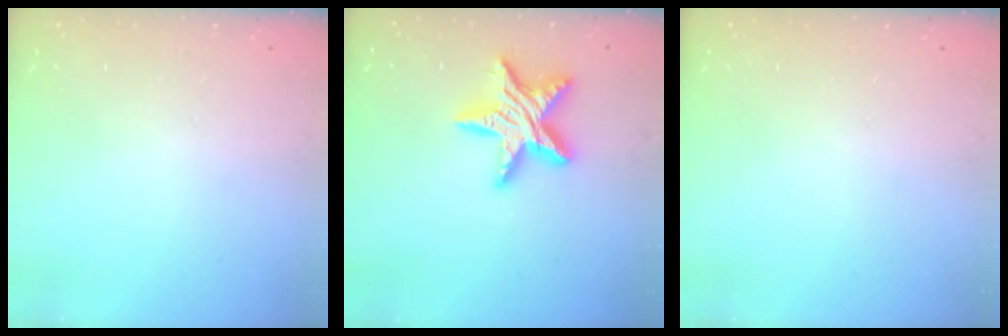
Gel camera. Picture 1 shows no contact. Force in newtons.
{"total": 15.8, "press": 15.8, "slide": 1.0}
{"total": 0.0}